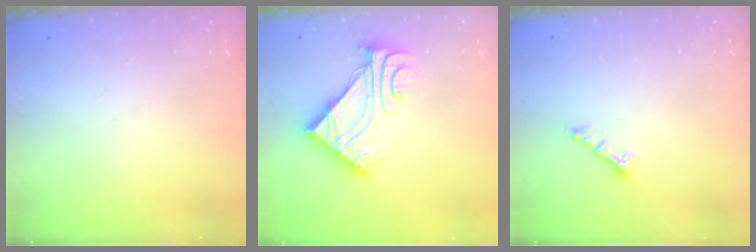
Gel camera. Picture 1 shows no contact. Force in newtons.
{"total": 10.3, "press": 10.2, "slide": 0.9}
{"total": 1.2, "press": 1.2, "slide": 0.3}